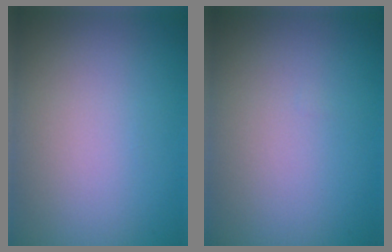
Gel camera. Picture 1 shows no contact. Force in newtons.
{"total": 0.0}